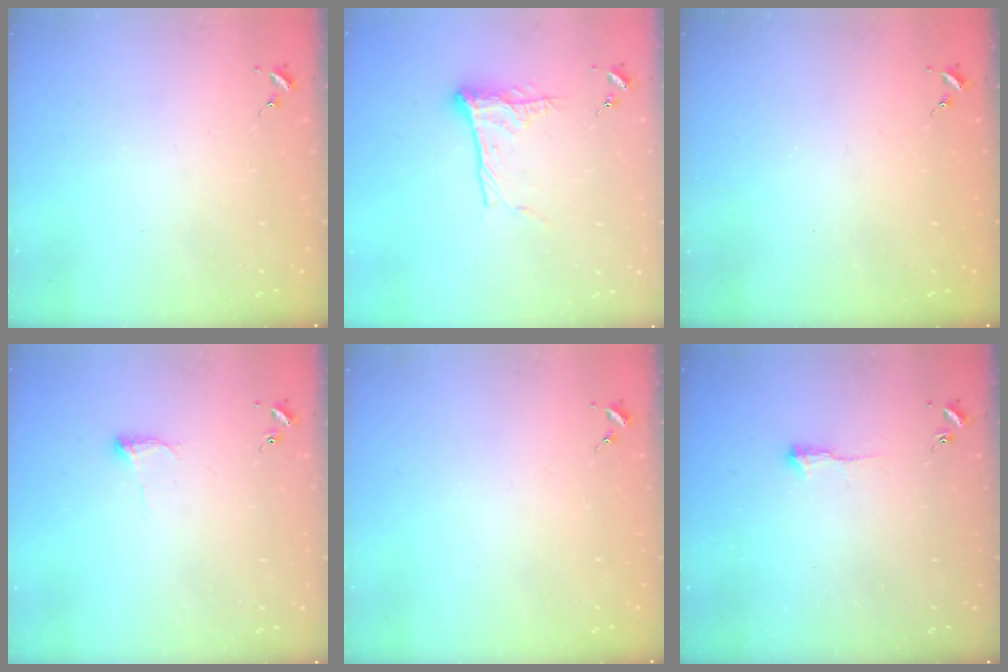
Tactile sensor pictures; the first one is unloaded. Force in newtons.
{"total": 11.7, "press": 11.7, "slide": 0.8}
{"total": 0.7, "press": 0.7, "slide": 0.1}
{"total": 6.2, "press": 6.2, "slide": 0.9}
{"total": 0.0}
{"total": 5.1, "press": 5.0, "slide": 0.9}